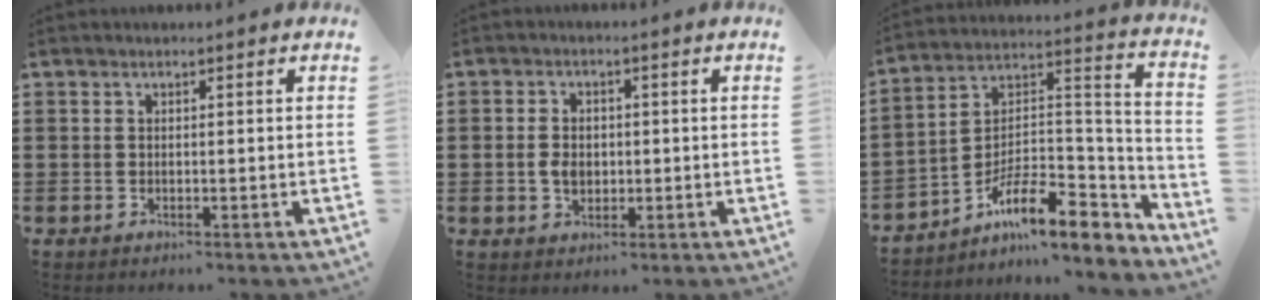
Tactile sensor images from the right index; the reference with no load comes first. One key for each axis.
{"total": 3.5, "fx": -0.2, "fy": 2.5, "fz": 2.5, "tx": -0.060, "ty": 0.002, "tz": -0.007}
{"total": 11.5, "fx": -7.3, "fy": 4.3, "fz": 7.8, "tx": -0.141, "ty": 0.009, "tz": -0.138}